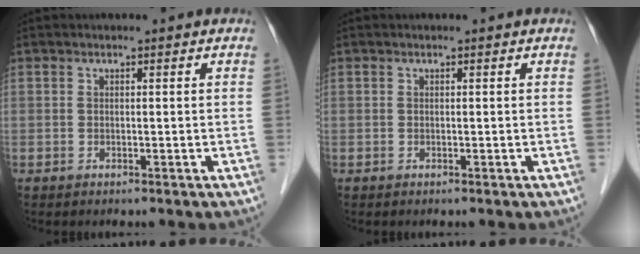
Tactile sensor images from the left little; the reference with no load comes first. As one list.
[{"total": 0.0}]